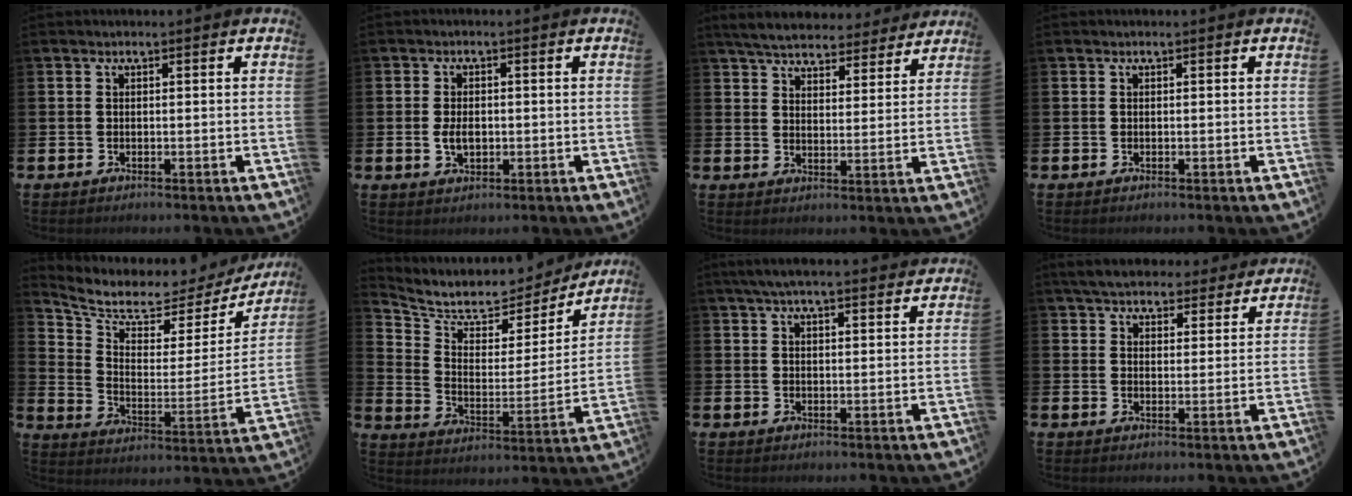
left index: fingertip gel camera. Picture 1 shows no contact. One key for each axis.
{"total": 2.8, "fx": -0.2, "fy": 1.8, "fz": 2.1, "tx": -0.026, "ty": -0.001, "tz": -0.008}
{"total": 6.0, "fx": 5.7, "fy": 1.3, "fz": 1.1, "tx": -0.035, "ty": -0.034, "tz": 0.101}
{"total": 0.0}
{"total": 6.1, "fx": 5.4, "fy": 2.3, "fz": 1.5, "tx": -0.065, "ty": -0.046, "tz": 0.086}
{"total": 6.8, "fx": 6.1, "fy": 2.7, "fz": 1.1, "tx": -0.062, "ty": -0.055, "tz": 0.101}
{"total": 4.7, "fx": 4.3, "fy": 0.4, "fz": 1.8, "tx": -0.036, "ty": -0.013, "tz": 0.078}
{"total": 5.7, "fx": 5.5, "fy": 1.5, "fz": 0.9, "tx": -0.029, "ty": -0.029, "tz": 0.098}